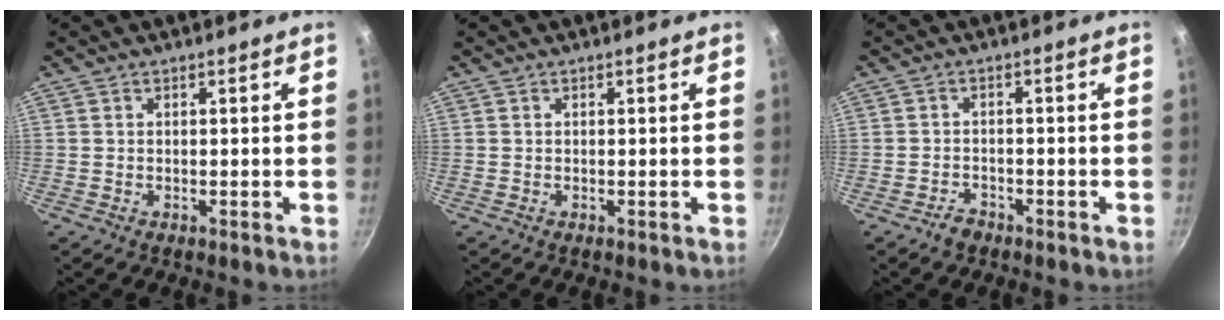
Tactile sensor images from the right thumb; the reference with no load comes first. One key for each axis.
{"total": 0.0}
{"total": 2.1, "fx": -1.7, "fy": 1.2, "fz": 0.5, "tx": -0.008, "ty": 0.011, "tz": -0.029}